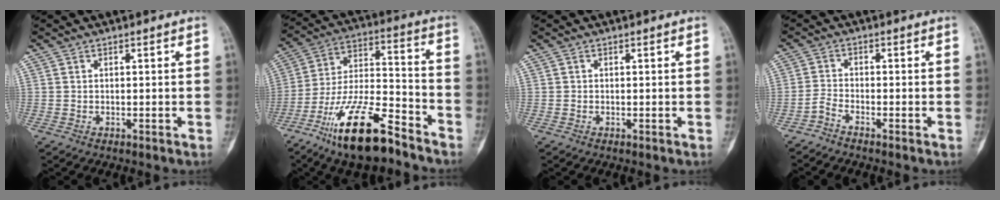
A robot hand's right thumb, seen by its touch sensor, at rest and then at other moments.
{"total": 19.0, "force": [-12.6, 6.0, 12.9], "torque": [-0.239, 0.077, -0.225]}
{"total": 0.0}
{"total": 1.9, "force": [-1.7, 0.1, 0.8], "torque": [-0.023, 0.006, -0.042]}